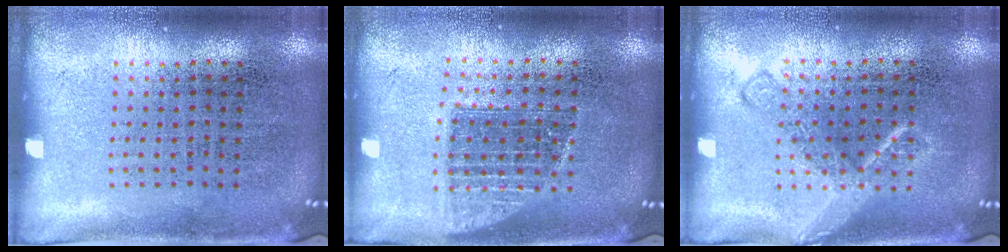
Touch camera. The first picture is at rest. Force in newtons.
{"total": 1.3, "press": 1.1, "slide": 0.8}
{"total": 2.1, "press": 2.1, "slide": 0.3}